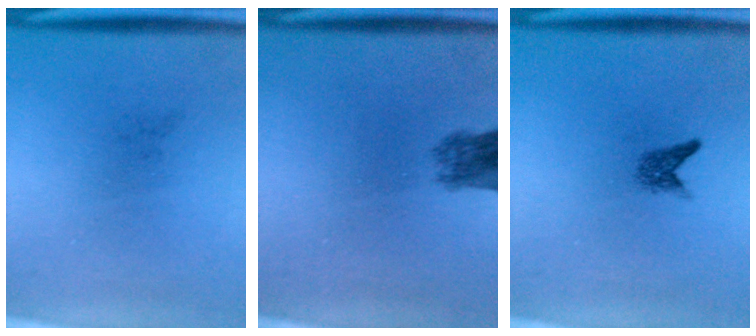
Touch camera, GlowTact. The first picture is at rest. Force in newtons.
{"total": 3.4}
{"total": 1.5}